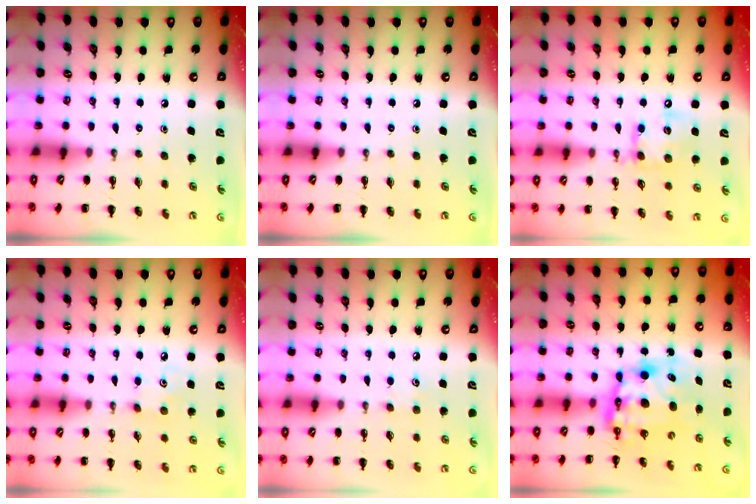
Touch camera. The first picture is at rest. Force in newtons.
{"total": 0.0}
{"total": 12.1, "press": 11.9, "slide": 1.9}
{"total": 2.9, "press": 2.8, "slide": 0.8}
{"total": 4.6, "press": 4.3, "slide": 1.4}
{"total": 8.9, "press": 8.6, "slide": 2.2}